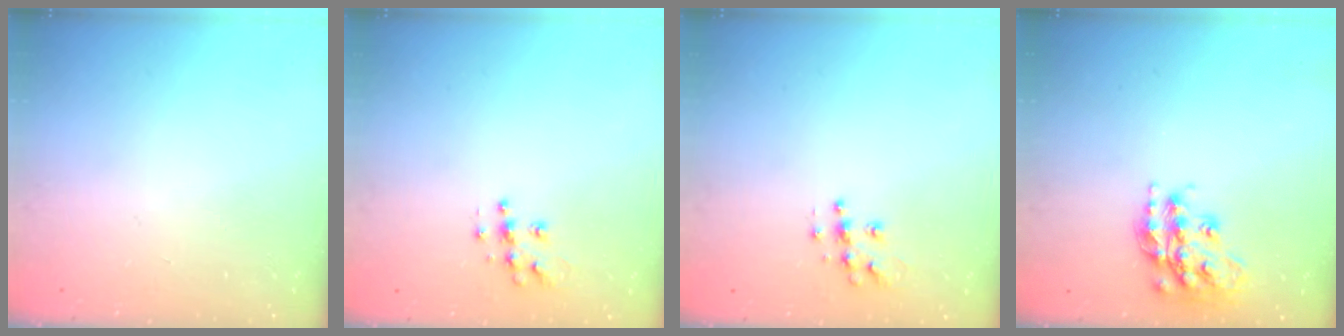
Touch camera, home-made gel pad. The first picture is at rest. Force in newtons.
{"total": 8.0, "press": 8.0, "slide": 0.4}
{"total": 8.0, "press": 8.0, "slide": 0.4}
{"total": 17.3, "press": 17.3, "slide": 1.2}